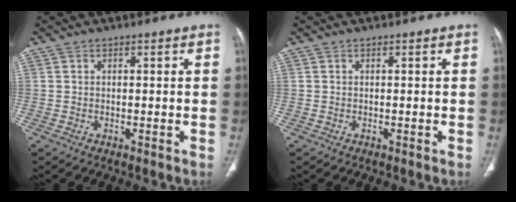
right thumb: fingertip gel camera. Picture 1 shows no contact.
{"total": 0.0}